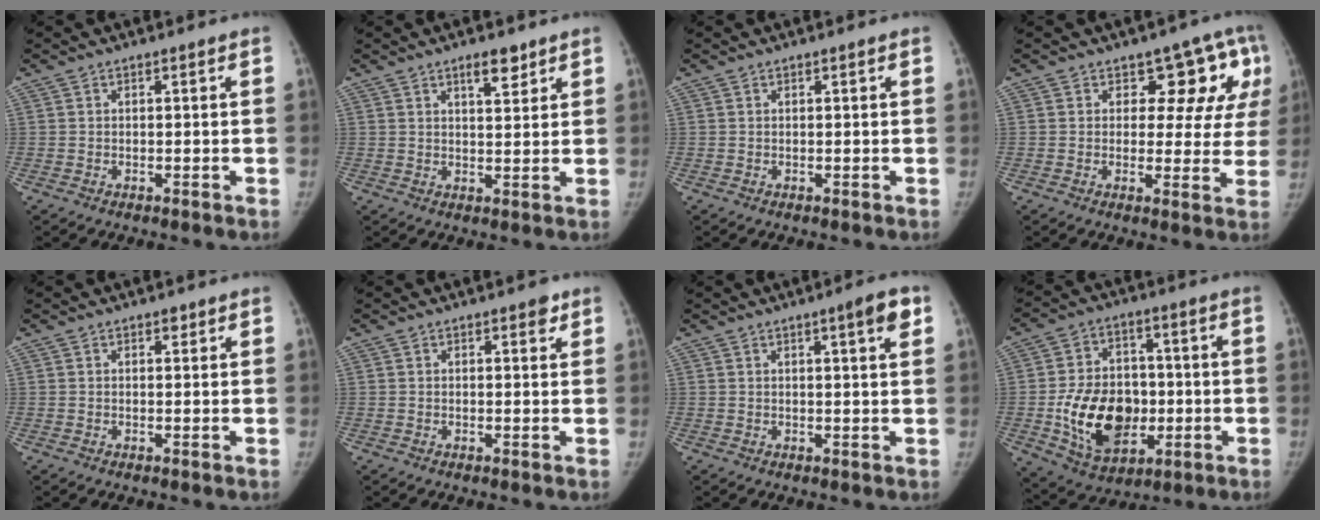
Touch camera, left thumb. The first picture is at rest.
{"total": 4.3, "force": [2.9, 1.6, 2.8], "torque": [-0.028, -0.019, 0.045]}
{"total": 0.0}
{"total": 9.9, "force": [4.8, 6.3, 5.9], "torque": [-0.017, -0.019, 0.048]}
{"total": 0.8, "force": [0.5, 0.5, 0.3], "torque": [0.002, -0.002, 0.005]}
{"total": 1.7, "force": [1.0, 0.7, 1.1], "torque": [-0.005, -0.003, 0.010]}
{"total": 4.5, "force": [2.1, 0.5, 3.9], "torque": [-0.047, -0.006, 0.028]}
{"total": 17.1, "force": [-2.8, 12.3, 11.6], "torque": [-0.154, 0.007, -0.032]}